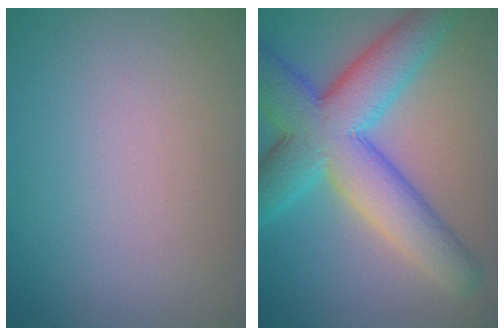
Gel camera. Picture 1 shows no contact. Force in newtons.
{"total": 10.2, "press": 10.2, "slide": 0.2}